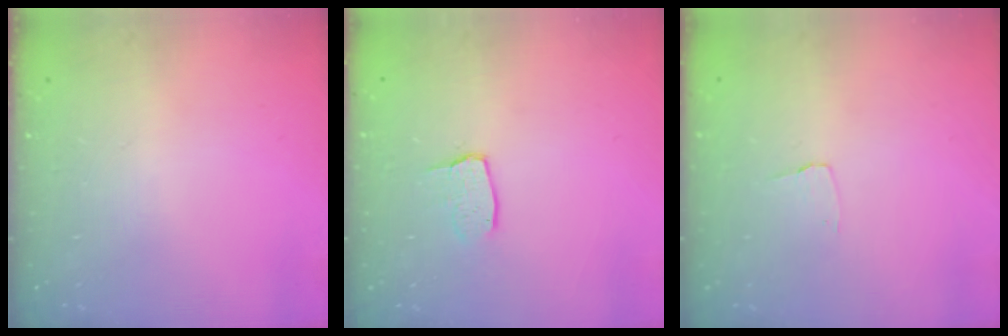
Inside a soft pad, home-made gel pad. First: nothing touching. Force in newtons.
{"total": 3.0, "press": 3.0, "slide": 0.2}
{"total": 2.6, "press": 2.6, "slide": 0.2}